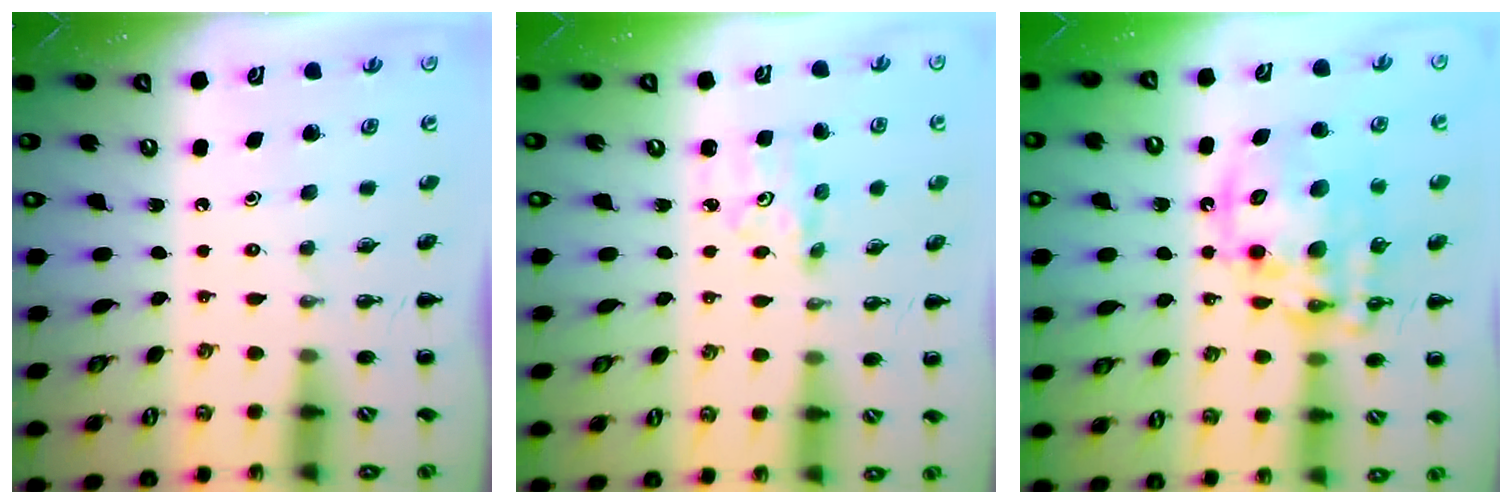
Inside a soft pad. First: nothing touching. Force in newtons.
{"total": 2.9, "press": 2.8, "slide": 0.7}
{"total": 16.5, "press": 16.1, "slide": 3.8}